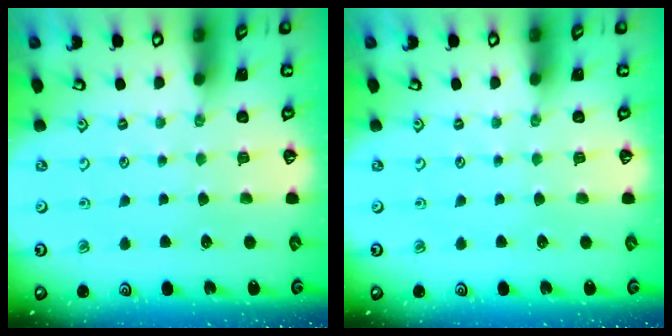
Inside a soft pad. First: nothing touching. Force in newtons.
{"total": 0.0}